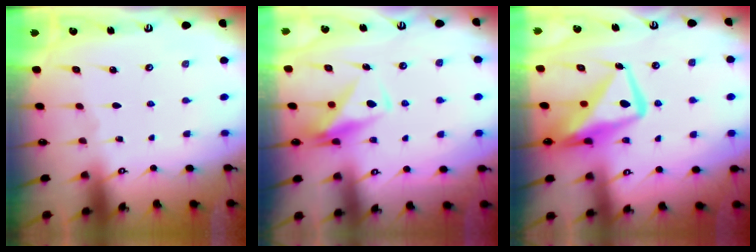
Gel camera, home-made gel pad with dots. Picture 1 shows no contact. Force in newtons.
{"total": 8.5, "press": 8.4, "slide": 0.8}
{"total": 14.5, "press": 14.5, "slide": 1.5}